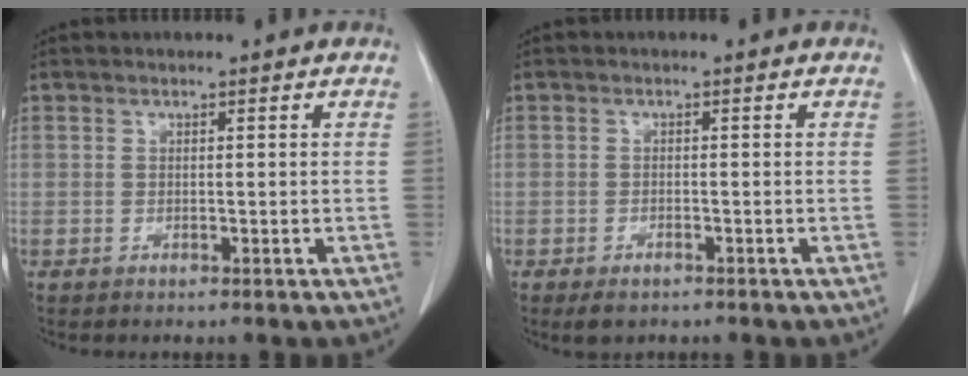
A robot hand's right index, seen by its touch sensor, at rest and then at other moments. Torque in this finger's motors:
{"motor_torque": [0.13, -0.10, 0.01, 0.02]}